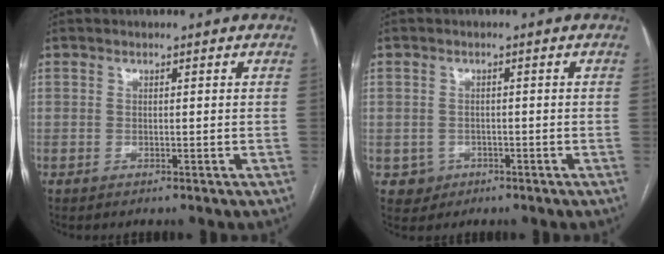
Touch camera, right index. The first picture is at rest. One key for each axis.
{"total": 3.2, "fx": -1.0, "fy": 3.0, "fz": 0.1, "tx": 0.009, "ty": 0.012, "tz": -0.009}